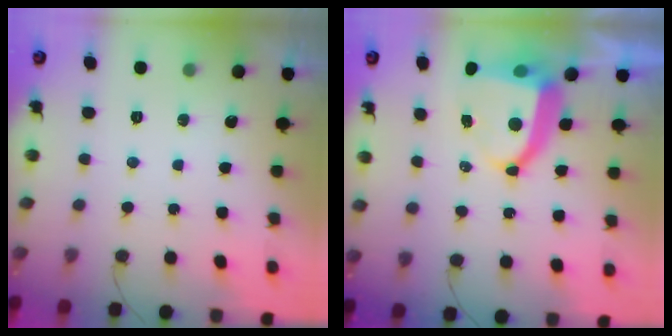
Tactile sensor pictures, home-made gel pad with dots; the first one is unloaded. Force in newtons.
{"total": 9.0, "press": 8.9, "slide": 1.3}